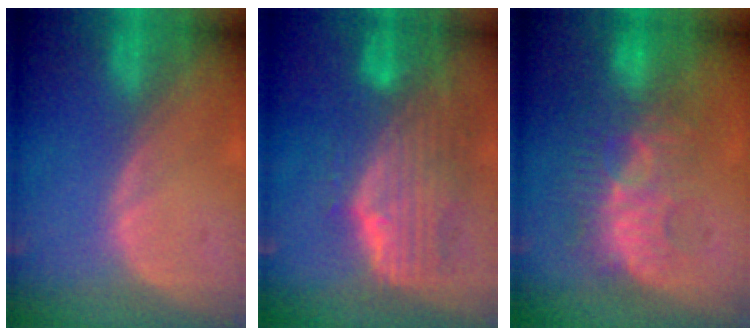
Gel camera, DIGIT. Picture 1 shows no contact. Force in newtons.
{"total": 10.3, "press": 9.0, "slide": 5.1}
{"total": 9.1, "press": 8.7, "slide": 2.7}